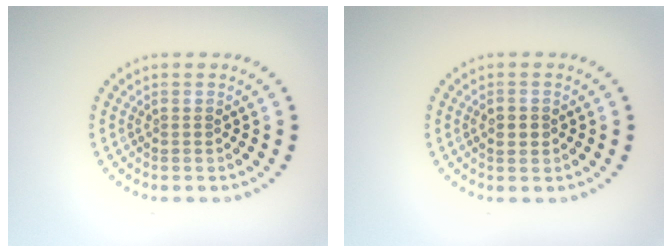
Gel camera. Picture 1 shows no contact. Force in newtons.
{"total": 1.9, "press": 1.9, "slide": 0.1}